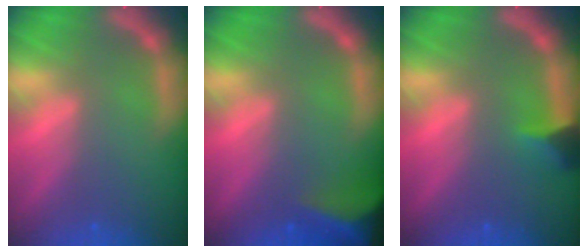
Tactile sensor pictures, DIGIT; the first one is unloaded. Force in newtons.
{"total": 10.0}
{"total": 2.4}